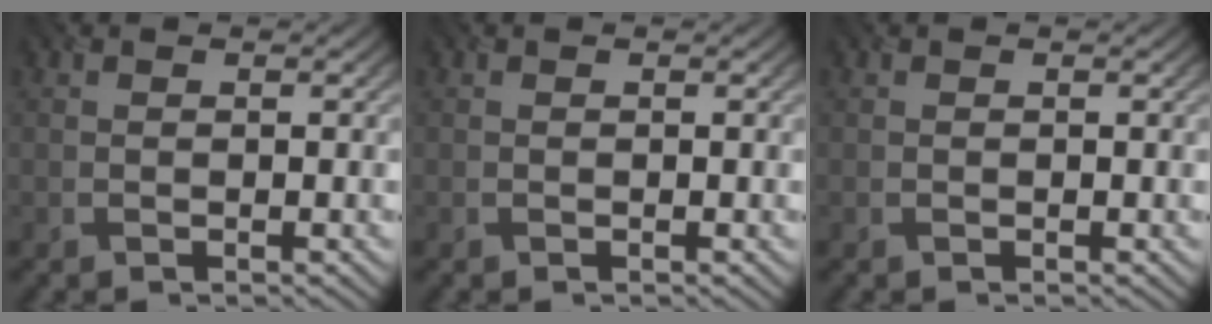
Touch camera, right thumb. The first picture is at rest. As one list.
[{"total": 0.0}, {"total": 0.0}]